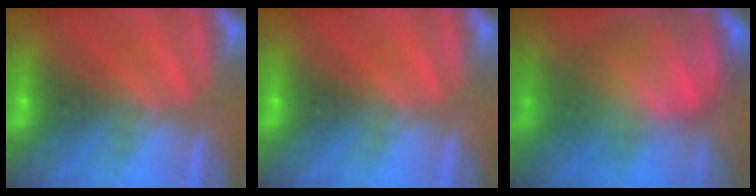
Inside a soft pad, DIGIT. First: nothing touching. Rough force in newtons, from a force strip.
{"total": 0.0}
{"total": 8.0}